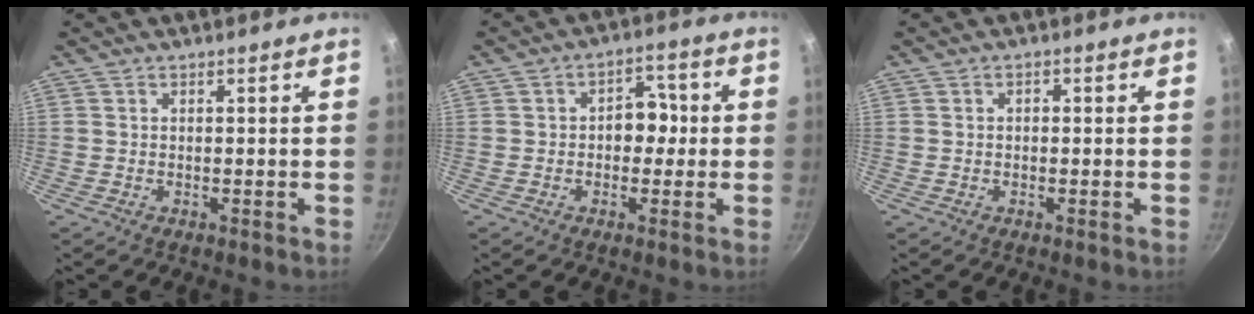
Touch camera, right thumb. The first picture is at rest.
{"total": 6.0, "force": [-0.2, 4.6, 3.8], "torque": [0.001, 0.017, -0.009]}
{"total": 0.9, "force": [0.1, 0.7, 0.6], "torque": [-0.010, 0.007, 0.000]}